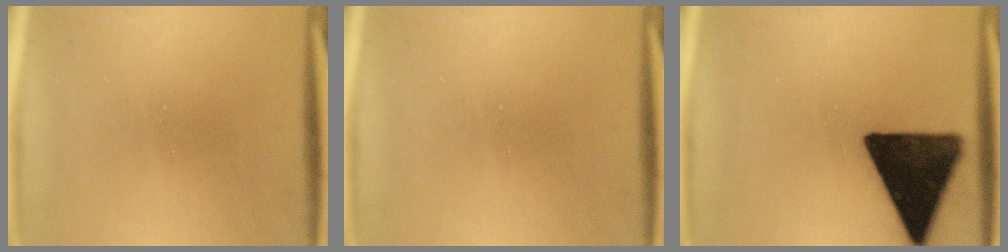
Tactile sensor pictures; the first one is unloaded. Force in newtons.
{"total": 0.0}
{"total": 16.6}